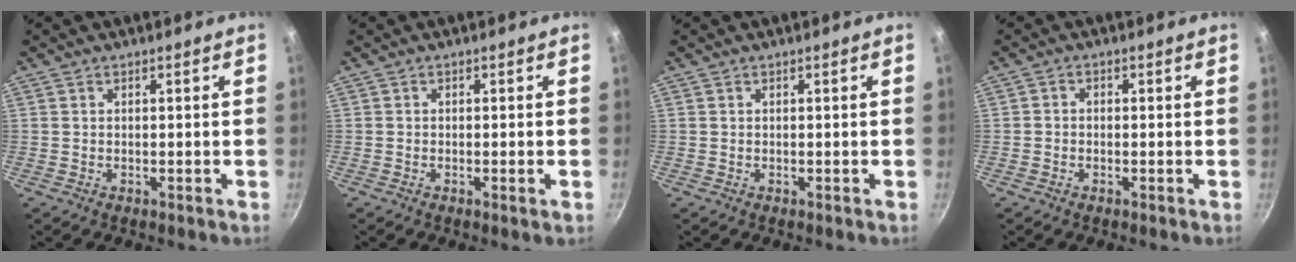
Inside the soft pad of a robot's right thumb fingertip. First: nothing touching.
{"total": 1.0, "force": [-0.4, 0.0, 1.0], "torque": [-0.023, 0.001, -0.007]}
{"total": 0.0}
{"total": 1.1, "force": [-0.6, 0.8, 0.5], "torque": [-0.012, 0.007, -0.014]}